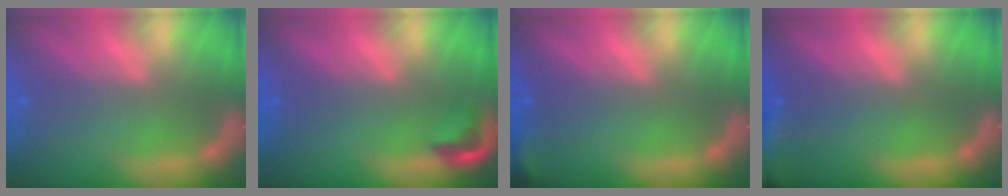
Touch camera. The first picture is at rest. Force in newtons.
{"total": 2.4}
{"total": 1.9}
{"total": 9.0}